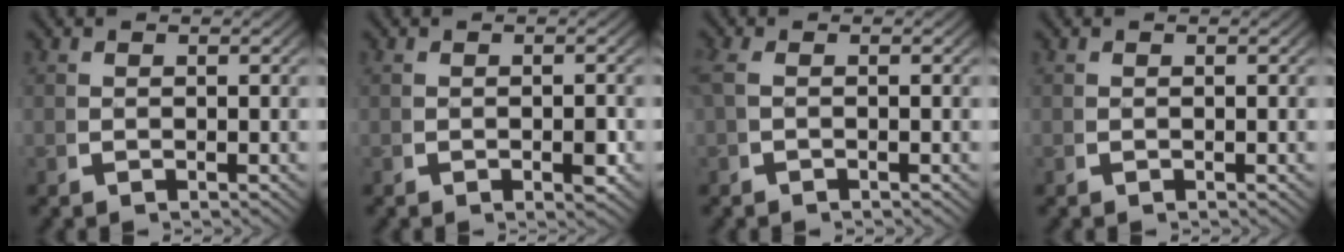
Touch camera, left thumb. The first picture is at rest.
{"total": 1.4, "force": [-0.2, 0.5, 1.3], "torque": [-0.021, -0.002, -0.004]}
{"total": 1.0, "force": [-0.3, 0.3, 0.9], "torque": [-0.030, 0.002, -0.004]}
{"total": 0.0}